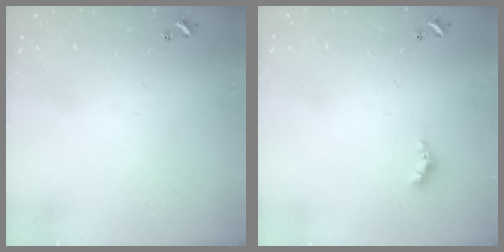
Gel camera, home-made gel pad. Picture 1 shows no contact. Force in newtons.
{"total": 2.8, "press": 2.7, "slide": 0.6}